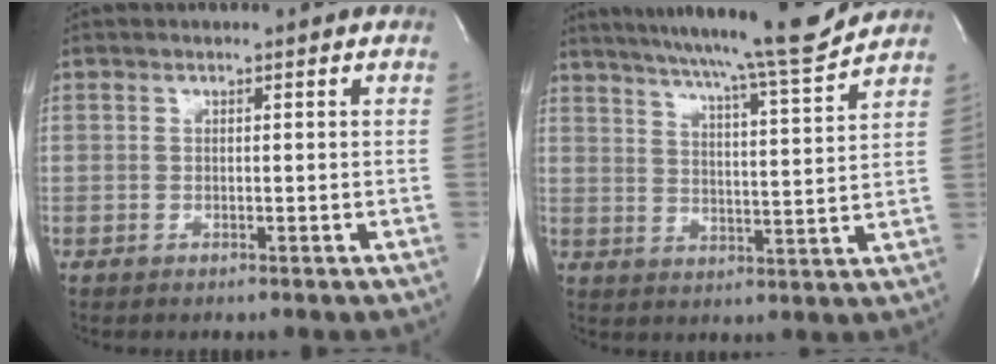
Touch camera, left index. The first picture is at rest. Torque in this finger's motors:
{"motor_torque": [0.66, -0.59, 0.12, 0.01]}